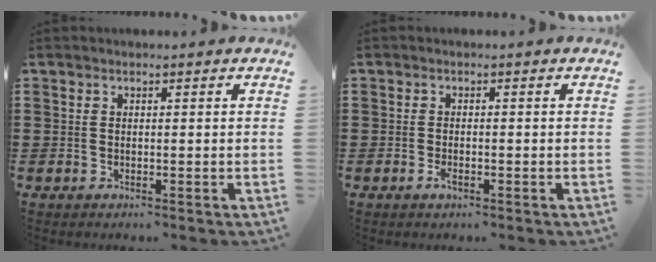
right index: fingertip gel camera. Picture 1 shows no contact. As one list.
[{"total": 1.5, "force": [-0.8, 0.5, 1.2], "torque": [-0.032, -0.008, -0.016]}]